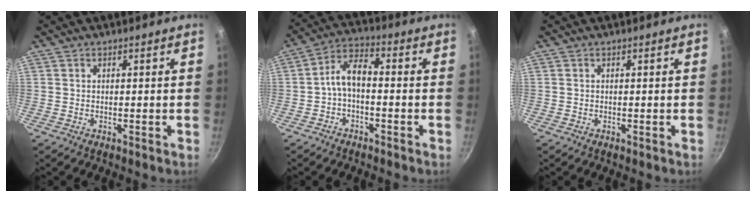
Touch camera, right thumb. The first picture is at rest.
{"total": 6.2, "force": [-1.7, 3.2, 5.0], "torque": [-0.092, 0.039, -0.038]}
{"total": 0.0}